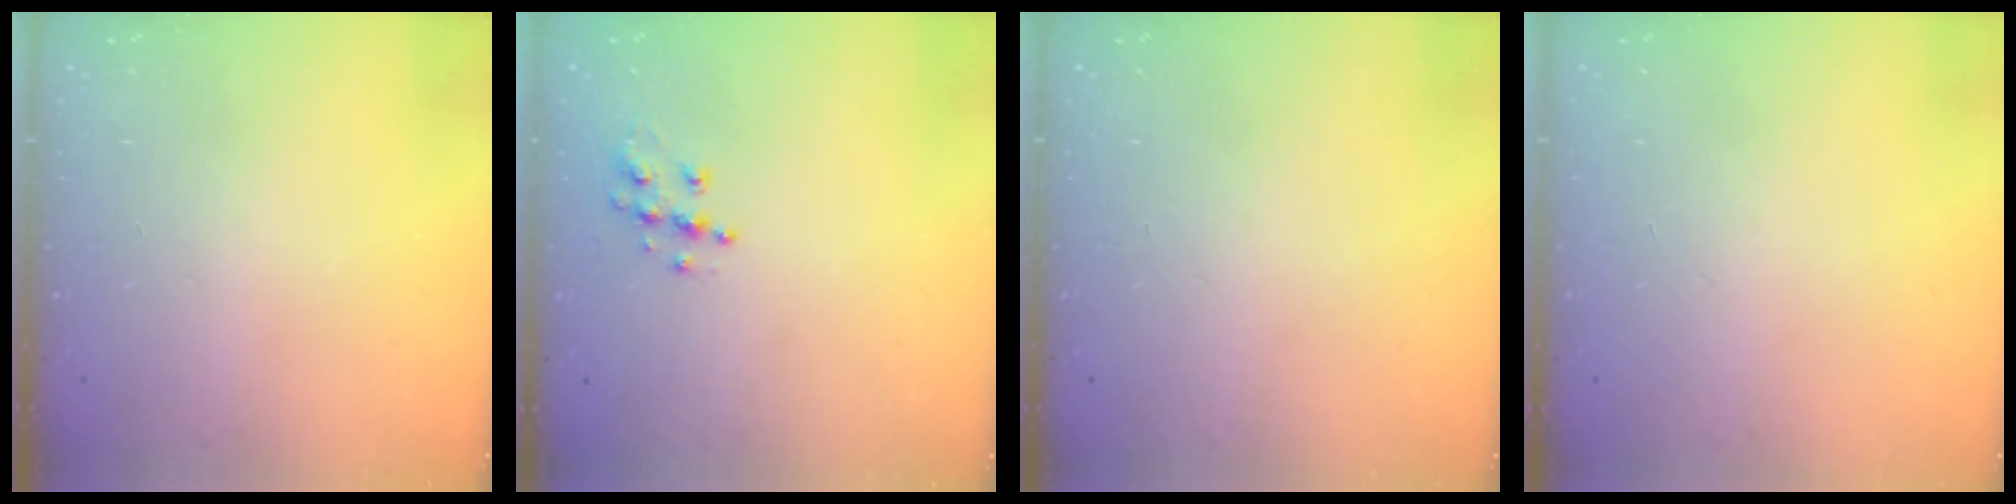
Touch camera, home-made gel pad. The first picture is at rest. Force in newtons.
{"total": 7.7, "press": 7.7, "slide": 0.3}
{"total": 0.0}
{"total": 0.0}